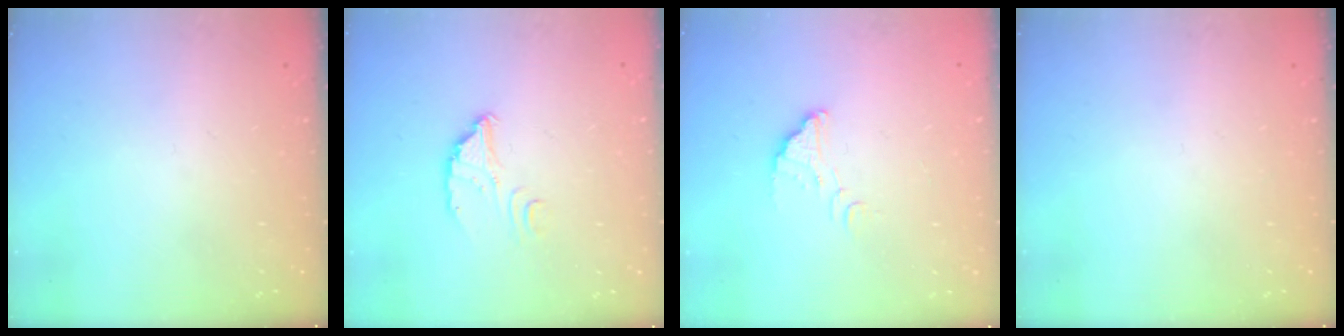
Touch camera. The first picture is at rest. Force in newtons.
{"total": 2.9, "press": 2.9, "slide": 0.3}
{"total": 3.0, "press": 3.0, "slide": 0.1}
{"total": 0.0}